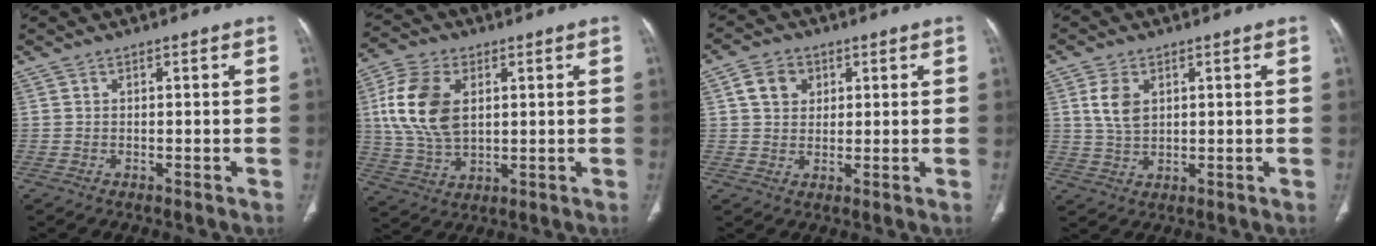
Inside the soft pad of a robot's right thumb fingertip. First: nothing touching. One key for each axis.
{"total": 13.7, "fx": 2.8, "fy": 8.6, "fz": 10.3, "tx": -0.203, "ty": 0.000, "tz": 0.056}
{"total": 5.8, "fx": 2.0, "fy": 4.7, "fz": 2.8, "tx": -0.024, "ty": 0.000, "tz": 0.032}
{"total": 5.4, "fx": 1.7, "fy": 3.4, "fz": 3.8, "tx": -0.066, "ty": -0.004, "tz": 0.038}